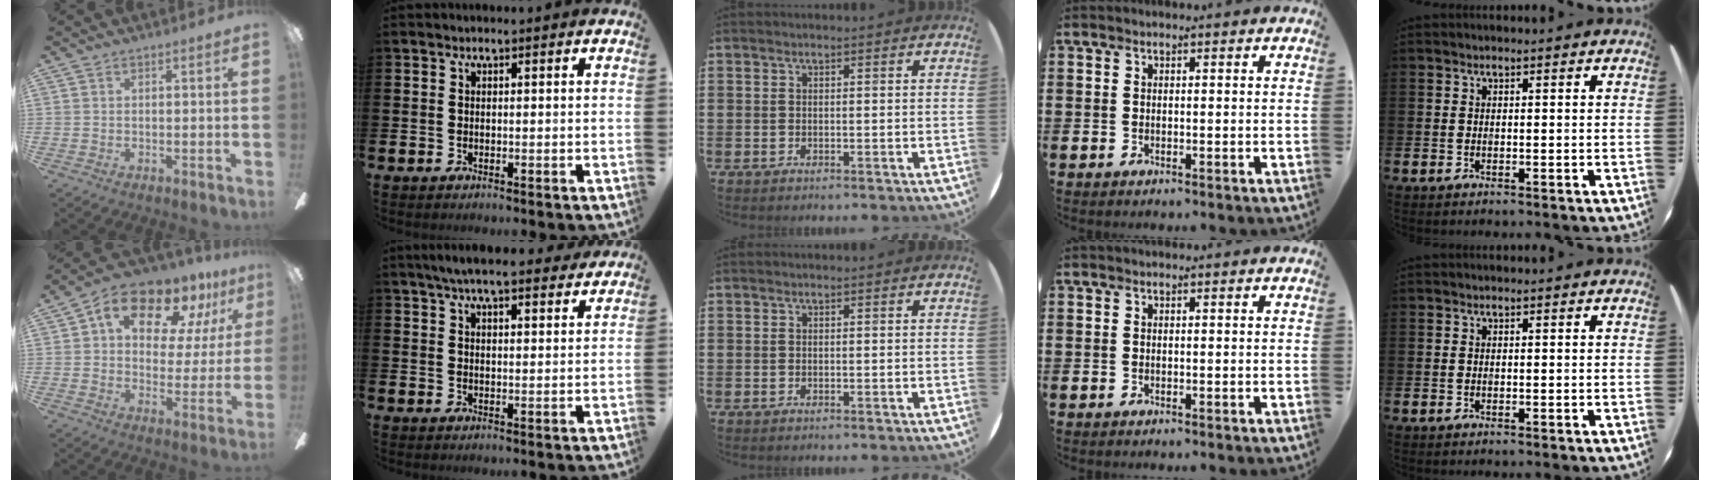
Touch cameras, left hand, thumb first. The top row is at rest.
{"thumb": {"total": 15.3, "force": [9.5, 8.2, 8.7], "torque": [-0.143, -0.046, 0.166]}, "index": {"total": 5.9, "force": [5.5, 0.8, 2.1], "torque": [-0.045, -0.018, 0.099]}}